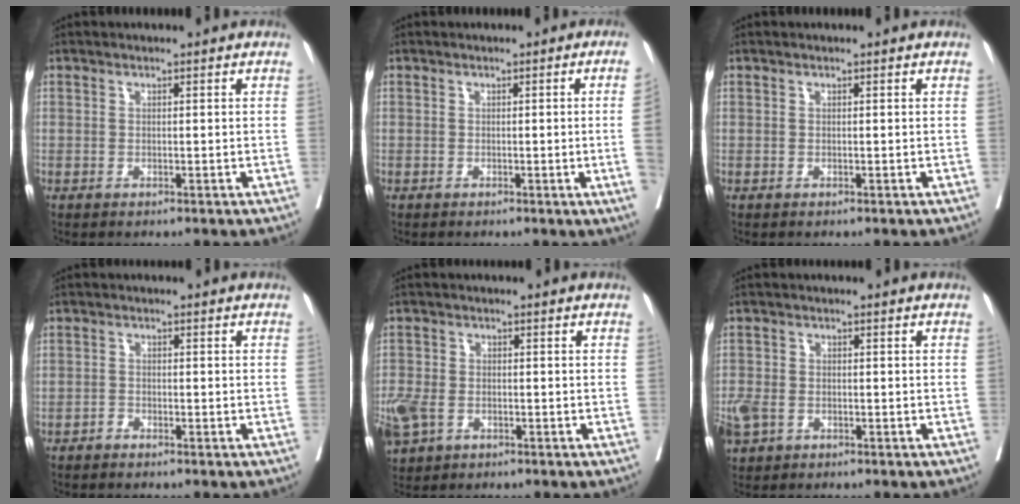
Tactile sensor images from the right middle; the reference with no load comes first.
{"total": 4.4, "force": [-0.5, -1.8, 3.9], "torque": [-0.053, -0.011, -0.004]}
{"total": 0.0}
{"total": 0.8, "force": [-0.7, 0.3, 0.1], "torque": [-0.002, 0.001, -0.014]}
{"total": 9.7, "force": [-4.3, 6.8, 5.4], "torque": [-0.160, -0.008, -0.074]}
{"total": 5.7, "force": [-2.7, 4.0, 3.0], "torque": [-0.086, -0.003, -0.047]}